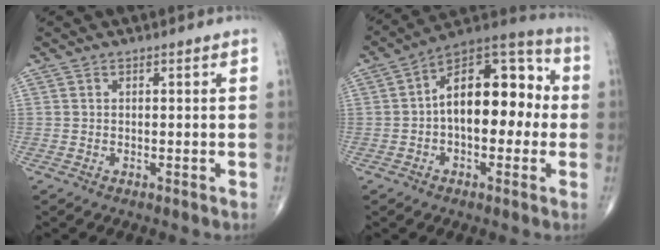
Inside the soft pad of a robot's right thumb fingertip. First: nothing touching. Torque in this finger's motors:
{"motor_torque": [0.44, 1.23, 0.45, -0.15, 0.10]}